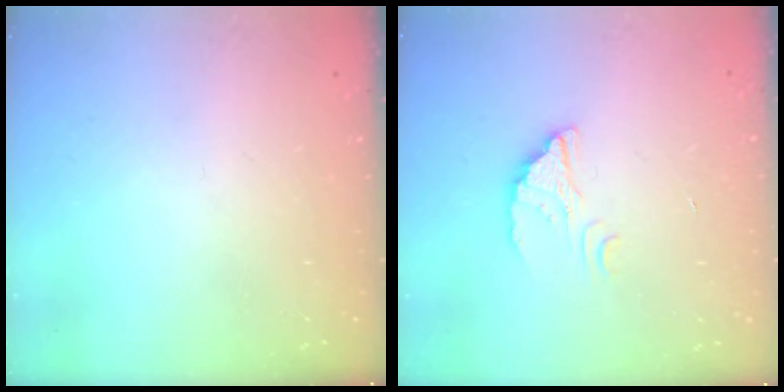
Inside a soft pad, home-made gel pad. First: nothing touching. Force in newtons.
{"total": 2.4, "press": 2.4, "slide": 0.0}